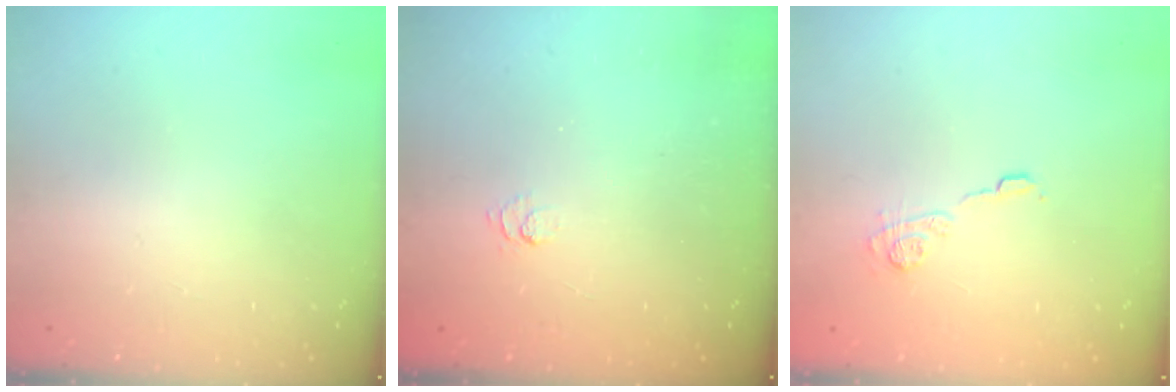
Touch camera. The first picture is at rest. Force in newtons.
{"total": 2.5, "press": 2.0, "slide": 1.4}
{"total": 9.5, "press": 9.5, "slide": 0.8}